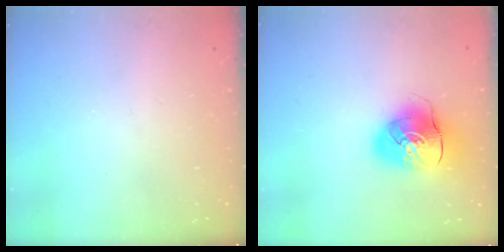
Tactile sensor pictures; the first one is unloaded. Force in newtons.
{"total": 11.3, "press": 11.1, "slide": 2.0}